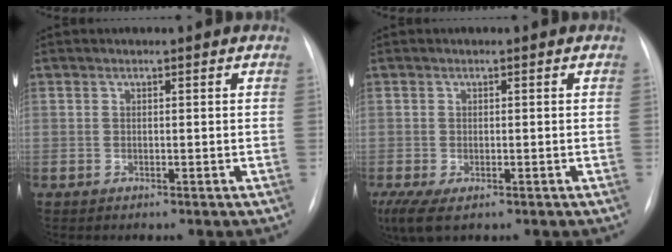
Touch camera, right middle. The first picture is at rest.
{"total": 5.6, "force": [-3.1, 2.5, 3.9], "torque": [-0.075, -0.016, -0.049]}